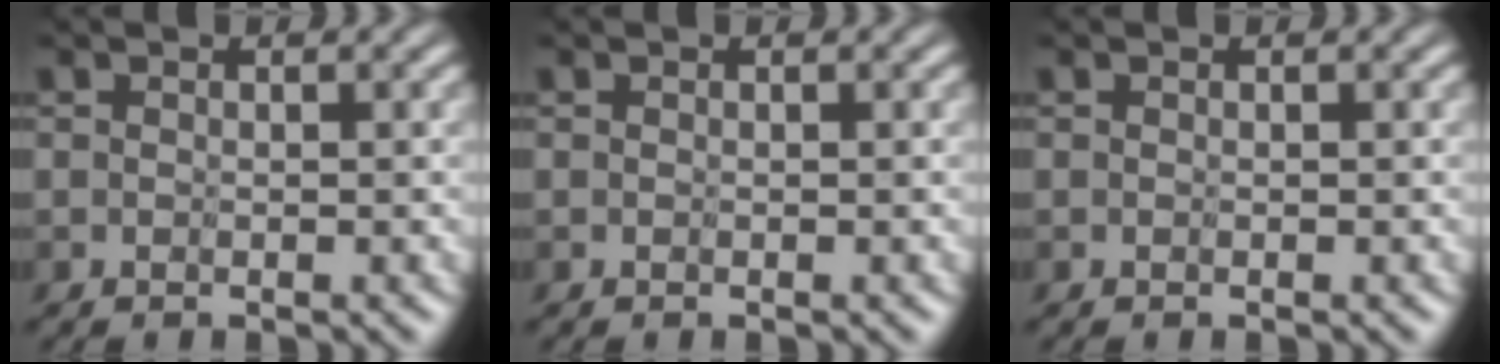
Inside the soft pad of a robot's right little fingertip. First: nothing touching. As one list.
[{"total": 0.0}, {"total": 0.0}]